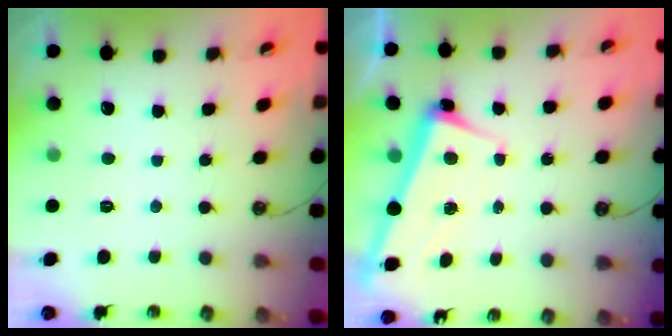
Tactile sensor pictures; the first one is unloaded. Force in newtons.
{"total": 2.4, "press": 2.4, "slide": 0.5}